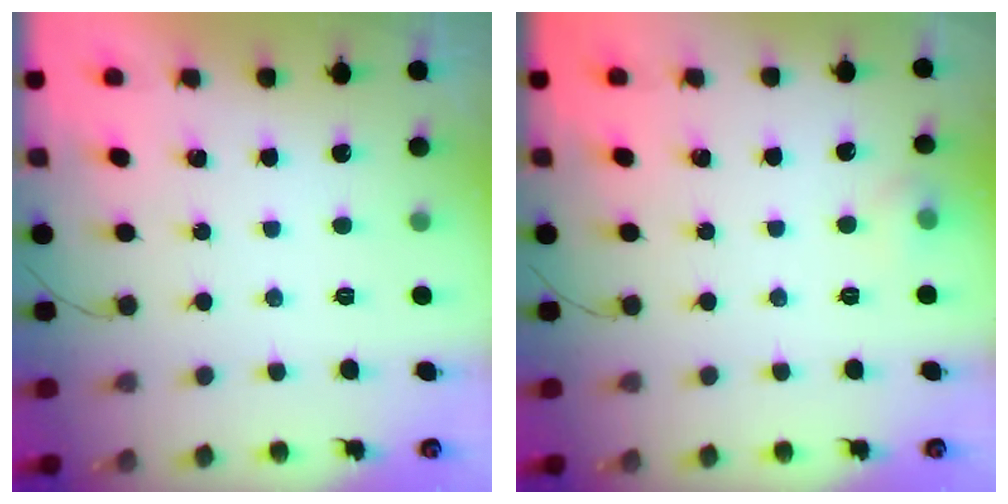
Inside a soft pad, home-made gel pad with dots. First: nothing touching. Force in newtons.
{"total": 4.6, "press": 4.3, "slide": 1.7}